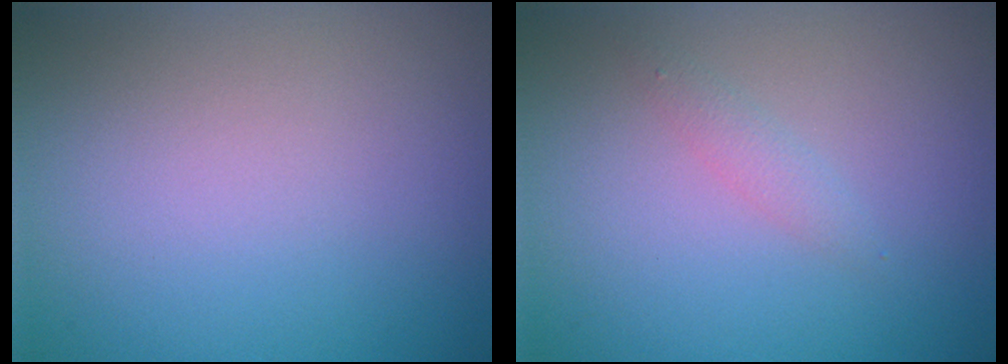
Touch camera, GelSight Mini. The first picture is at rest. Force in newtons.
{"total": 1.0, "press": 1.0, "slide": 0.0}